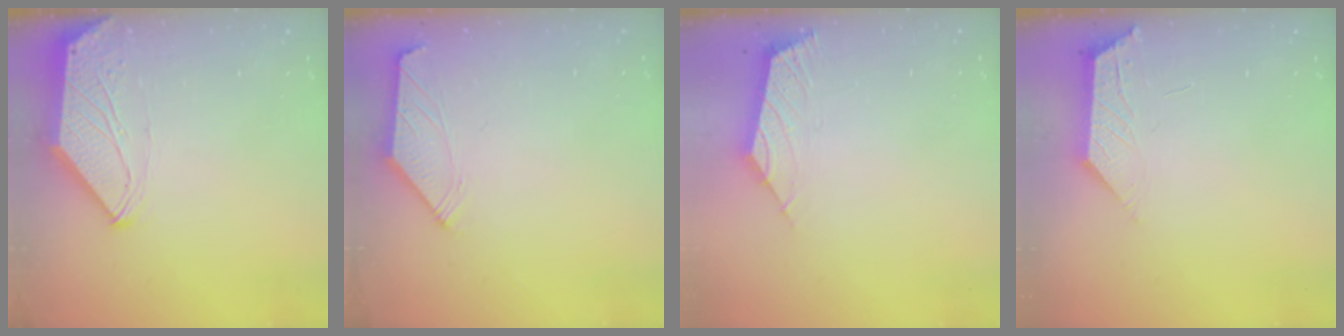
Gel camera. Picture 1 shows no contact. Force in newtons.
{"total": 1.4, "press": 1.4, "slide": 0.4}
{"total": 3.0, "press": 2.9, "slide": 0.8}
{"total": 1.8, "press": 1.7, "slide": 0.4}